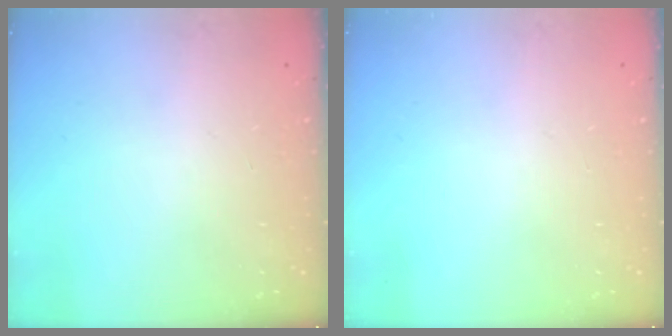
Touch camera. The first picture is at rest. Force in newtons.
{"total": 0.0}